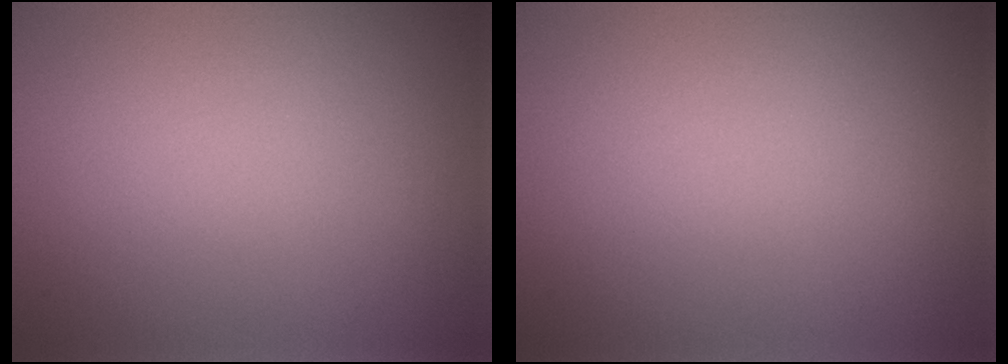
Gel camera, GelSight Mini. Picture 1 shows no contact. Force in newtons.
{"total": 0.0}